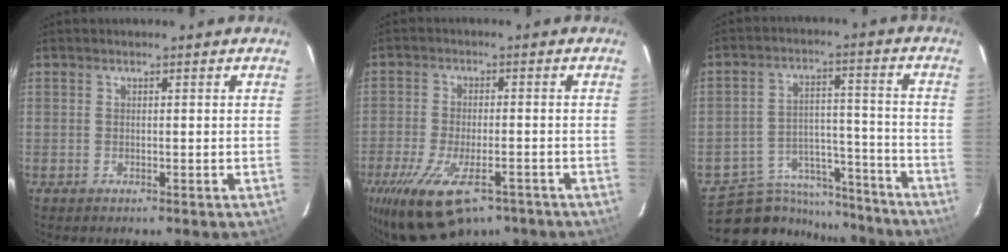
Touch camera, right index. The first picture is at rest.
{"total": 15.7, "force": [-10.0, 6.7, 10.0], "torque": [-0.217, -0.037, -0.163]}
{"total": 15.9, "force": [-13.7, 7.7, 2.5], "torque": [-0.063, 0.048, -0.192]}